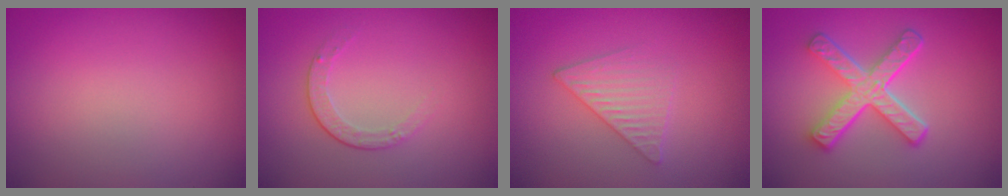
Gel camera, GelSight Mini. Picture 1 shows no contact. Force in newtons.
{"total": 1.6, "press": 1.2, "slide": 1.1}
{"total": 2.6, "press": 2.6, "slide": 0.3}
{"total": 5.1, "press": 3.9, "slide": 3.3}